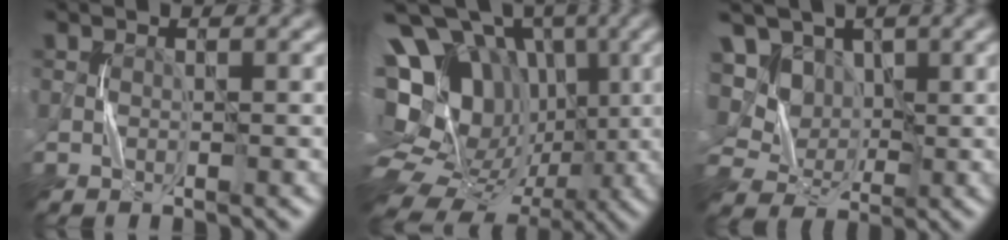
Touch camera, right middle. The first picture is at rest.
{"total": 18.6, "force": [3.4, 14.2, 11.5], "torque": [-0.237, 0.052, 0.060]}
{"total": 6.9, "force": [2.1, 5.6, 3.4], "torque": [-0.078, 0.015, 0.026]}